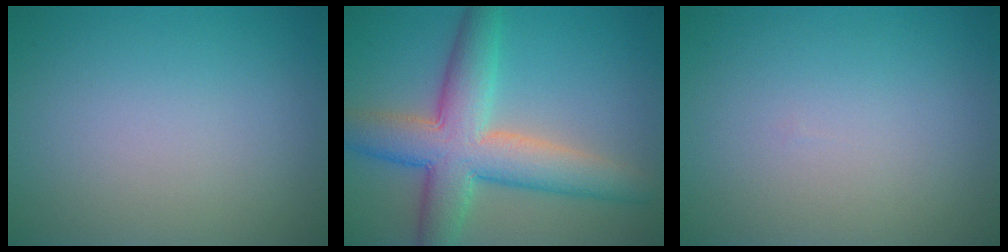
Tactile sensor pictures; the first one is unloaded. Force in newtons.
{"total": 8.5, "press": 8.5, "slide": 0.2}
{"total": 0.0}